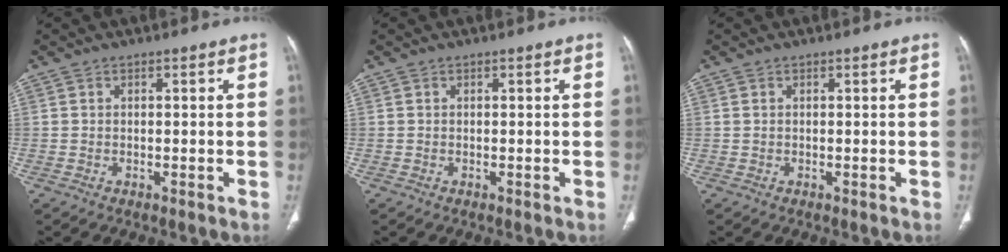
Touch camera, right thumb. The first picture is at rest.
{"total": 0.0}
{"total": 0.0}